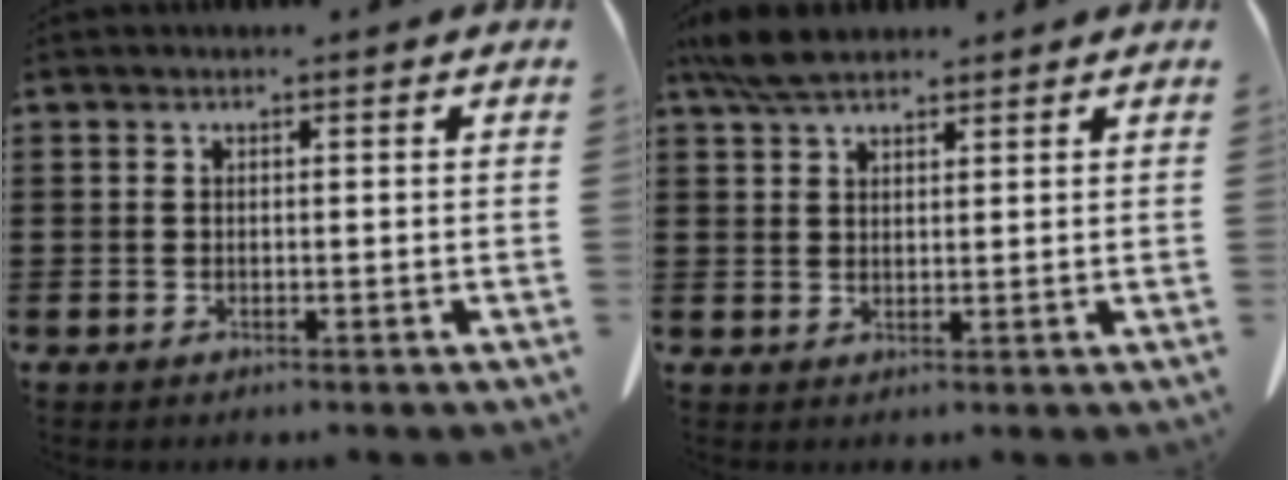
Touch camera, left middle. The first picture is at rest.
{"total": 5.3, "force": [4.2, 1.8, 2.6], "torque": [-0.062, -0.001, 0.081]}